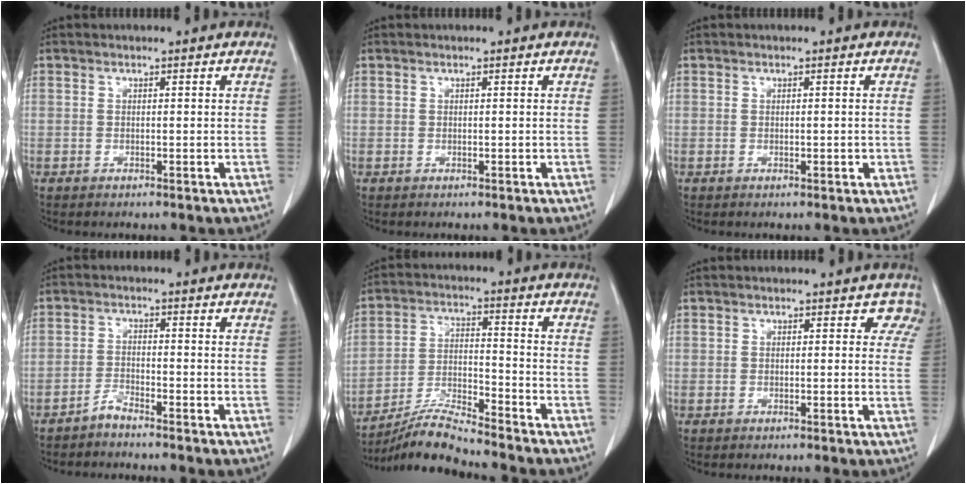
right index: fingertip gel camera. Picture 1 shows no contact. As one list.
[{"total": 0.0}, {"total": 0.7, "force": [-0.1, 0.3, 0.6], "torque": [-0.007, 0.000, 0.001]}, {"total": 2.2, "force": [-2.1, -0.1, 0.6], "torque": [-0.013, -0.005, -0.043]}, {"total": 8.7, "force": [-8.2, -1.1, 2.7], "torque": [-0.058, -0.008, -0.152]}, {"total": 2.7, "force": [1.9, 1.9, 0.5], "torque": [0.024, -0.004, -0.001]}]